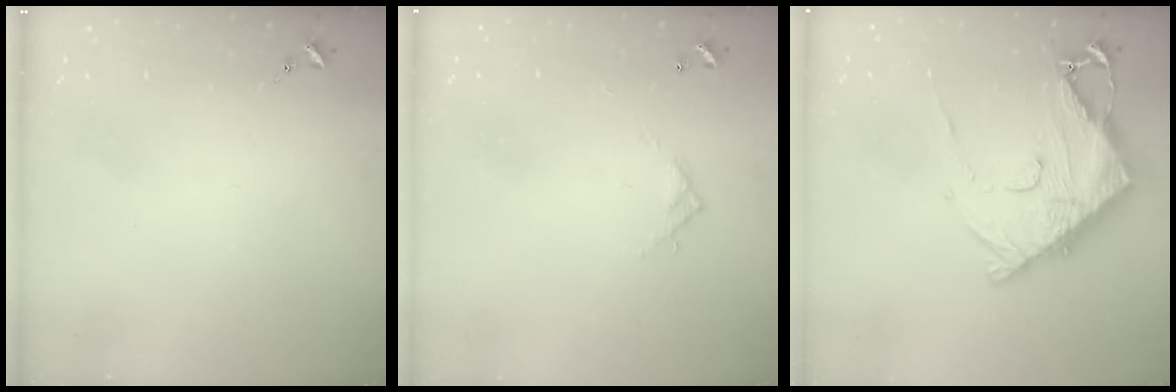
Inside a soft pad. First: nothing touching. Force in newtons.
{"total": 4.2, "press": 4.2, "slide": 0.2}
{"total": 15.2, "press": 15.1, "slide": 1.6}